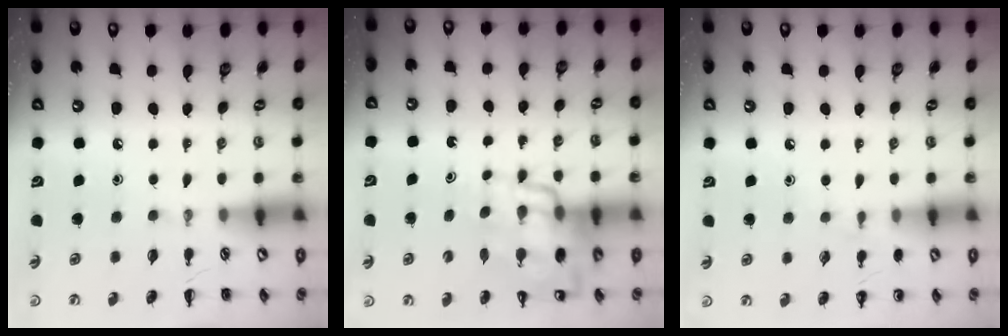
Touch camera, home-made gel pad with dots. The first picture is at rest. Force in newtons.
{"total": 14.4, "press": 13.8, "slide": 3.9}
{"total": 4.2, "press": 4.0, "slide": 1.3}